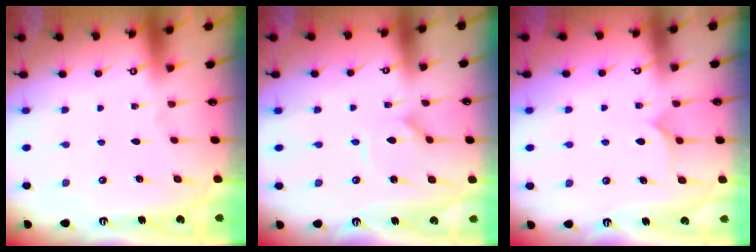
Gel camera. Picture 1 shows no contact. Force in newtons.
{"total": 2.2, "press": 2.2, "slide": 0.4}
{"total": 7.1, "press": 7.1, "slide": 0.4}